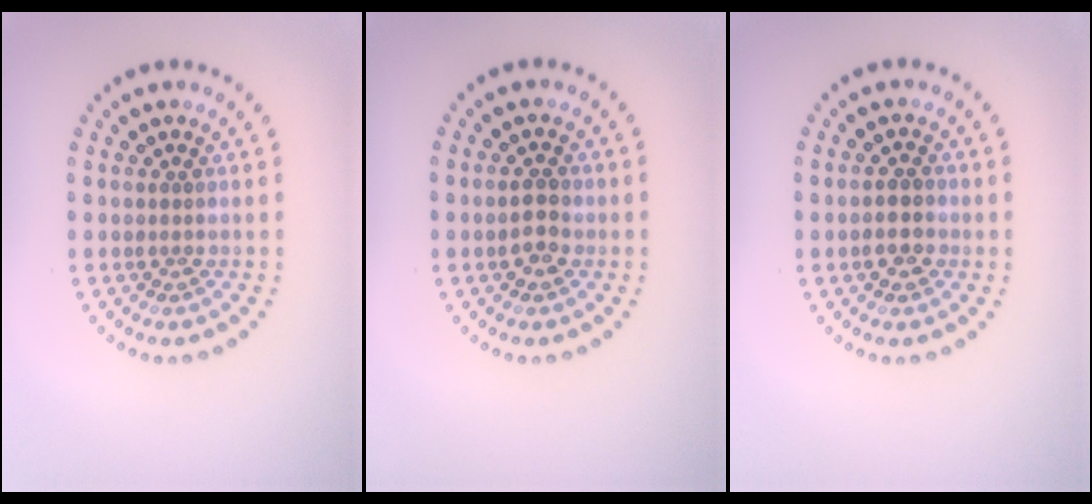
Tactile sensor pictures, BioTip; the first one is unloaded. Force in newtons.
{"total": 1.9, "press": 1.9, "slide": 0.2}
{"total": 2.3, "press": 2.2, "slide": 0.5}